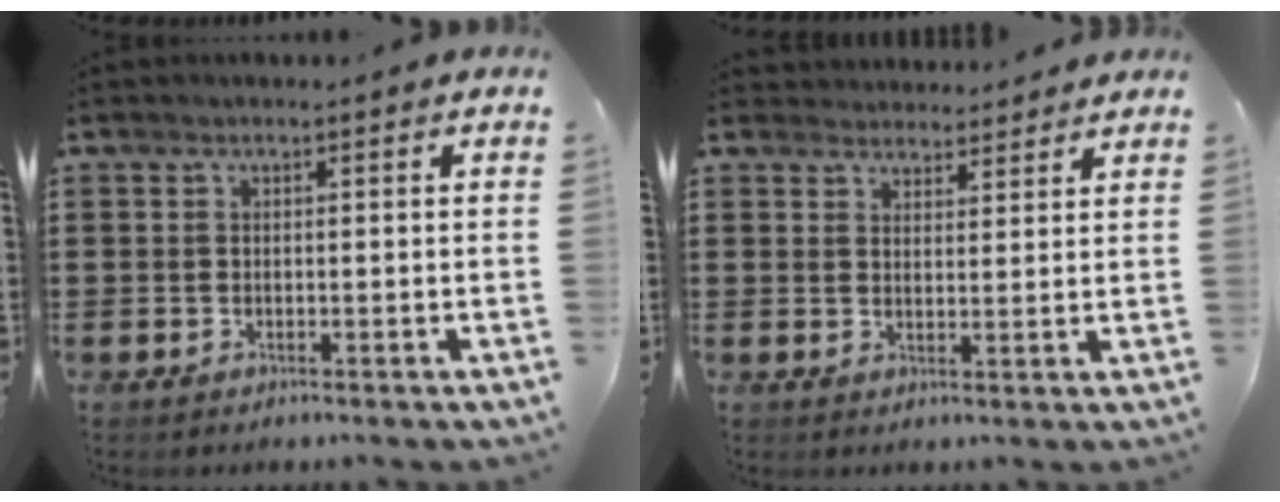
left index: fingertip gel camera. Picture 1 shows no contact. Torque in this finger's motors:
{"motor_torque": [0.08, -0.08, 0.35, 0.06]}